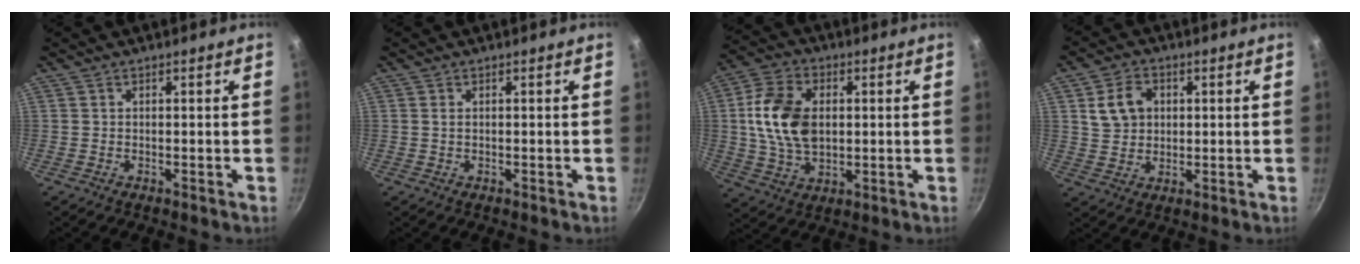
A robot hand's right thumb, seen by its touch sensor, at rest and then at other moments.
{"total": 0.8, "force": [0.2, 0.4, 0.6], "torque": [-0.011, 0.001, 0.002]}
{"total": 14.2, "force": [1.4, 9.5, 10.4], "torque": [-0.181, 0.001, 0.023]}
{"total": 7.5, "force": [1.9, 5.9, 4.2], "torque": [-0.058, 0.006, 0.032]}